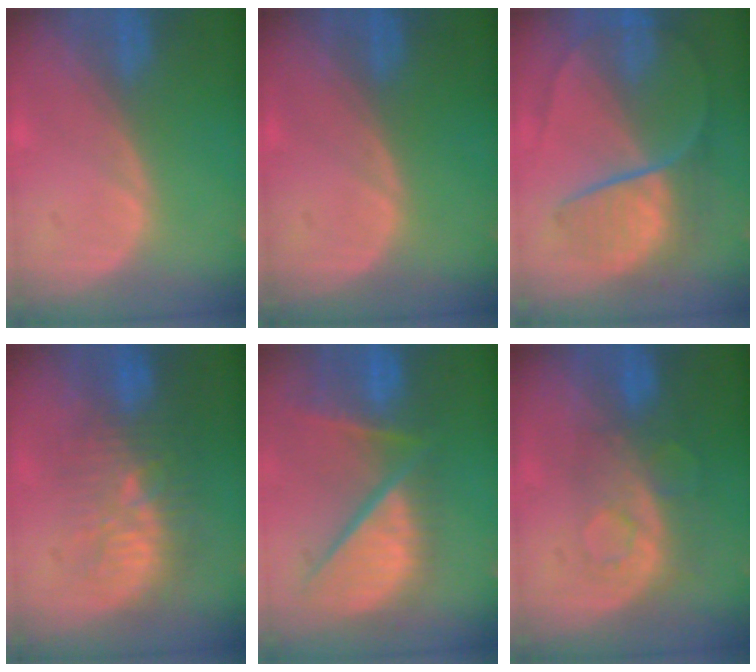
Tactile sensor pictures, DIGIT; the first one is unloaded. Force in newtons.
{"total": 0.0}
{"total": 8.5, "press": 7.4, "slide": 4.1}
{"total": 9.5, "press": 9.1, "slide": 2.8}
{"total": 12.4, "press": 10.2, "slide": 7.0}
{"total": 8.5, "press": 7.2, "slide": 4.6}